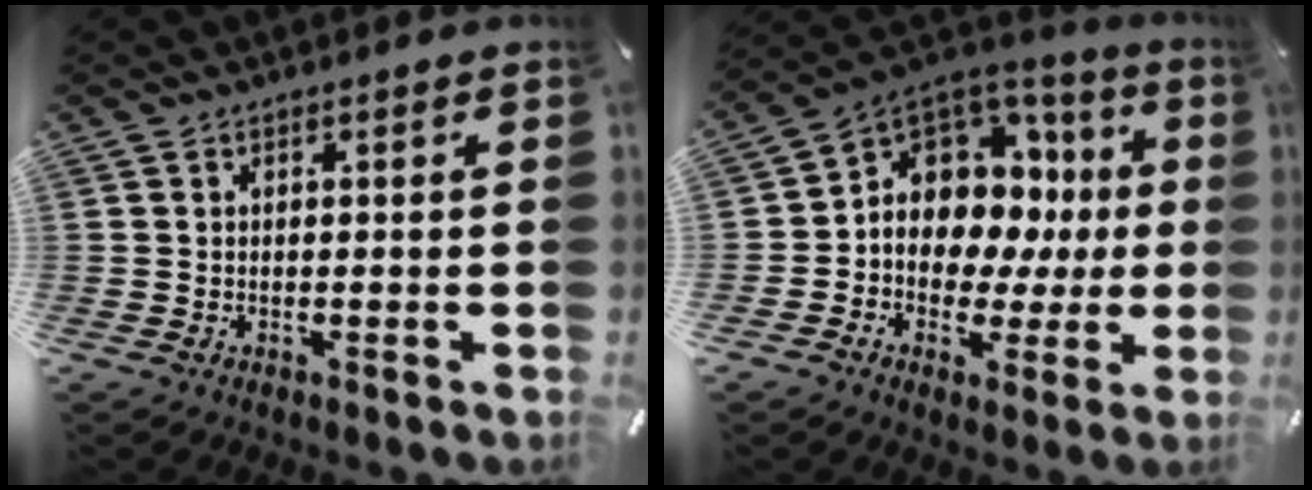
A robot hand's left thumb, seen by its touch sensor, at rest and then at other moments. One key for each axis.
{"total": 10.3, "fx": 1.6, "fy": 9.2, "fz": 4.3, "tx": -0.064, "ty": -0.039, "tz": 0.035}